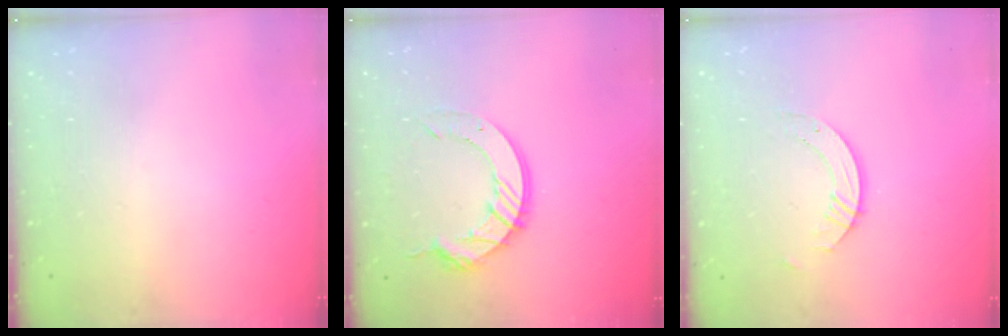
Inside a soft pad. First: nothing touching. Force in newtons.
{"total": 12.2, "press": 12.1, "slide": 1.1}
{"total": 4.3, "press": 4.2, "slide": 0.3}